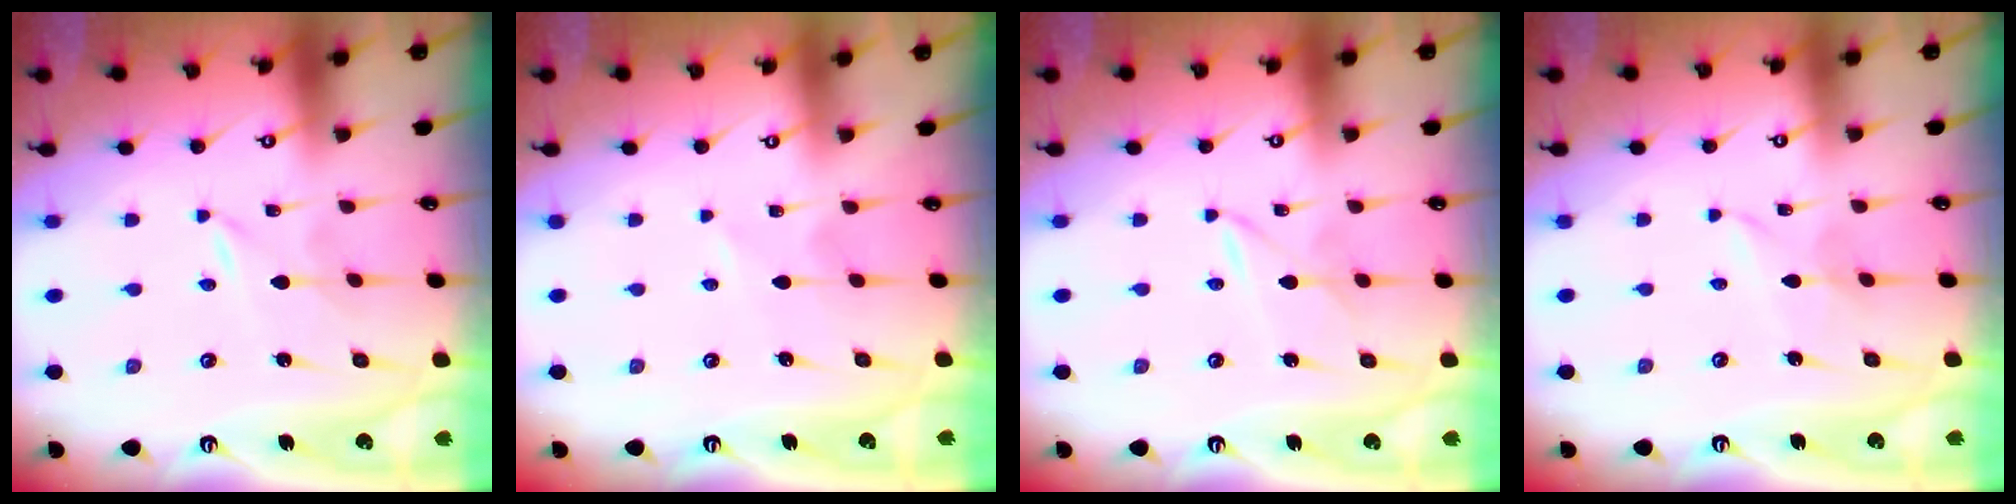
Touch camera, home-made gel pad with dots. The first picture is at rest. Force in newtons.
{"total": 1.4, "press": 1.4, "slide": 0.2}
{"total": 2.1, "press": 2.1, "slide": 0.4}
{"total": 2.4, "press": 2.4, "slide": 0.2}